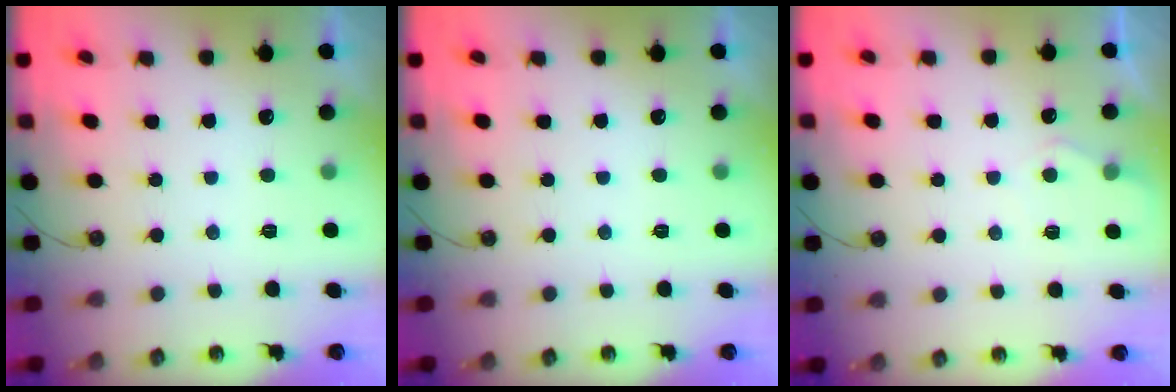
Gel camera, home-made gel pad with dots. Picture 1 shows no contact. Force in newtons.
{"total": 0.0}
{"total": 4.3, "press": 4.3, "slide": 0.5}